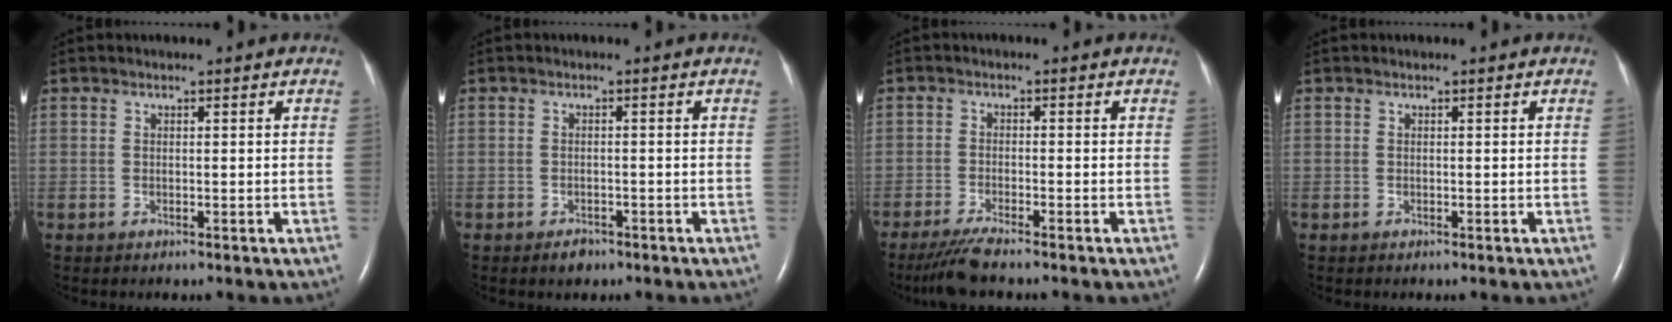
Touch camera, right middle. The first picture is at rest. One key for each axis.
{"total": 1.7, "fx": -1.3, "fy": 1.0, "fz": 0.6, "tx": -0.014, "ty": 0.001, "tz": -0.015}
{"total": 4.3, "fx": -3.7, "fy": -0.3, "fz": 2.3, "tx": -0.051, "ty": -0.016, "tz": -0.072}
{"total": 0.0}